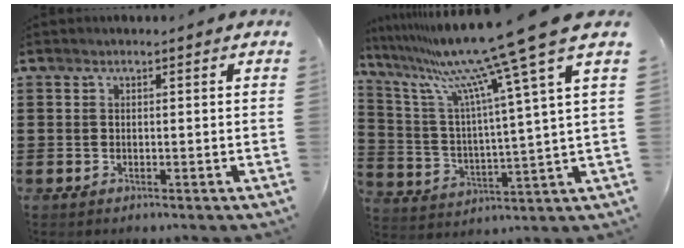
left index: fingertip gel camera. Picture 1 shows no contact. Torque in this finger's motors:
{"motor_torque": [1.60, -0.54, 0.97, 0.21]}